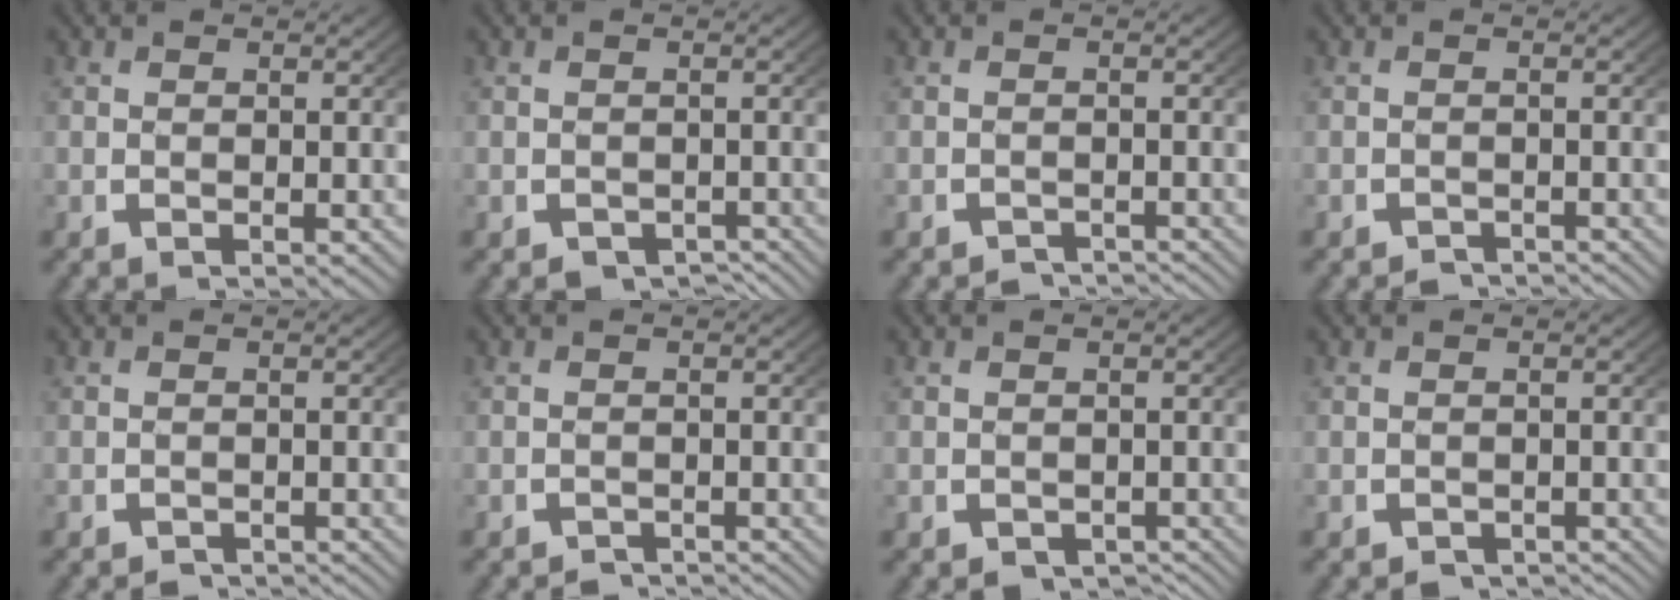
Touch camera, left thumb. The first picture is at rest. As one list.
[{"total": 2.7, "force": [-2.1, 1.4, 0.9], "torque": [-0.006, -0.015, -0.028]}, {"total": 2.2, "force": [-2.1, 0.3, 0.3], "torque": [0.001, -0.008, -0.034]}, {"total": 1.8, "force": [-1.7, 0.3, 0.2], "torque": [0.001, -0.008, -0.027]}, {"total": 1.5, "force": [-1.5, 0.3, 0.2], "torque": [0.002, -0.007, -0.023]}, {"total": 1.7, "force": [-1.7, 0.3, 0.2], "torque": [0.001, -0.008, -0.027]}, {"total": 2.2, "force": [-1.8, 1.1, 0.6], "torque": [0.000, -0.010, -0.024]}, {"total": 1.9, "force": [-1.8, 0.5, 0.2], "torque": [0.003, -0.009, -0.027]}]